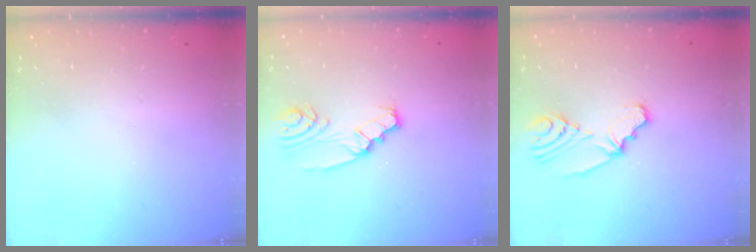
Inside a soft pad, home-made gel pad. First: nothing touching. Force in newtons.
{"total": 4.5, "press": 4.4, "slide": 0.7}
{"total": 5.3, "press": 3.4, "slide": 4.1}